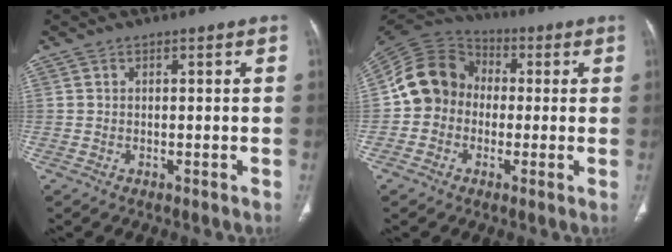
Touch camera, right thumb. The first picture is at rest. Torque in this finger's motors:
{"motor_torque": [-0.41, 0.74, 0.17, -0.18, 0.10]}